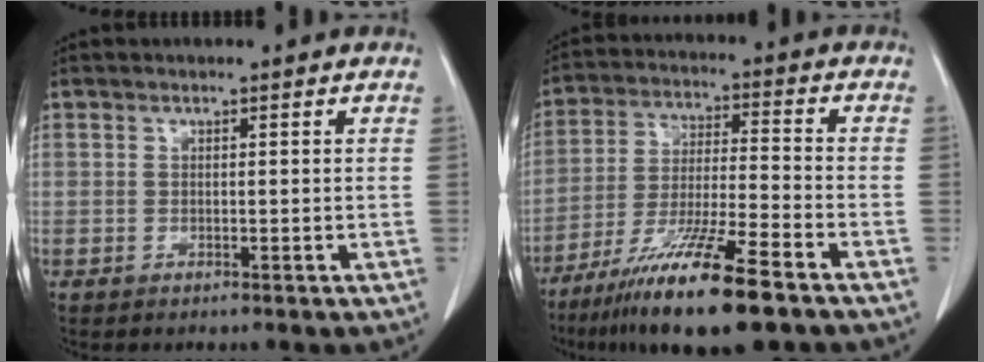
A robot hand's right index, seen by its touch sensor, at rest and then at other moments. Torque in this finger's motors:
{"motor_torque": [0.68, -0.65, 0.60, 0.21]}